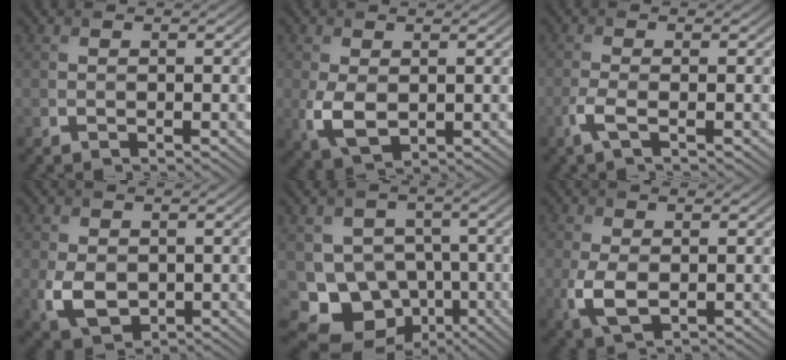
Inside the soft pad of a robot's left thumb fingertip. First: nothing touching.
{"total": 4.4, "force": [-0.3, 2.7, 3.4], "torque": [-0.091, -0.012, 0.001]}
{"total": 2.4, "force": [-1.1, 0.4, 2.1], "torque": [-0.051, 0.003, -0.031]}
{"total": 4.6, "force": [-0.3, 3.3, 3.2], "torque": [-0.075, -0.012, -0.001]}
{"total": 9.7, "force": [-2.9, 8.4, 3.8], "torque": [-0.082, -0.024, -0.065]}
{"total": 4.2, "force": [-0.5, 2.3, 3.4], "torque": [-0.094, -0.013, -0.007]}